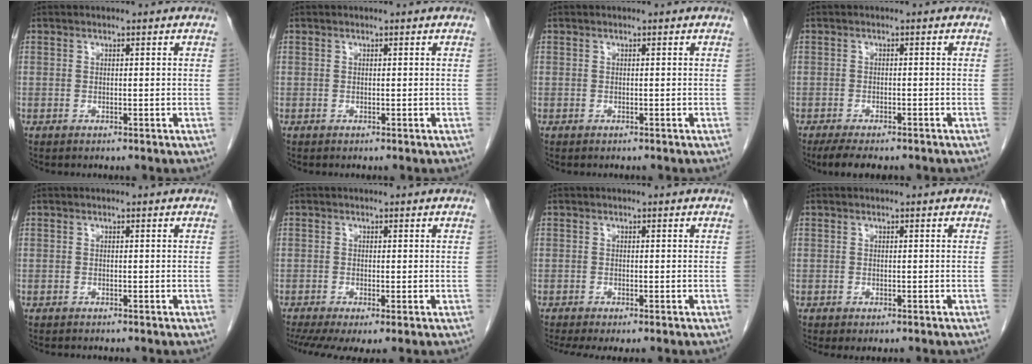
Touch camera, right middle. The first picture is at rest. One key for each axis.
{"total": 0.0}
{"total": 0.0}
{"total": 7.2, "fx": -5.8, "fy": 2.0, "fz": 3.7, "tx": -0.052, "ty": -0.010, "tz": -0.084}
{"total": 1.3, "fx": -1.2, "fy": 0.2, "fz": 0.5, "tx": -0.011, "ty": -0.003, "tz": -0.013}
{"total": 5.7, "fx": -3.4, "fy": 1.4, "fz": 4.4, "tx": -0.073, "ty": -0.014, "tz": -0.061}
{"total": 4.5, "fx": -3.5, "fy": 0.8, "fz": 2.6, "tx": -0.037, "ty": -0.012, "tz": -0.055}
{"total": 1.2, "fx": -0.9, "fy": 0.5, "fz": 0.6, "tx": -0.006, "ty": -0.003, "tz": -0.011}